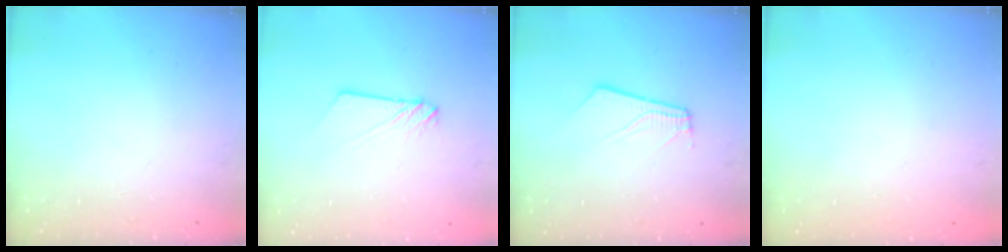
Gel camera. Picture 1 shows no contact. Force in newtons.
{"total": 3.0, "press": 3.0, "slide": 0.2}
{"total": 4.5, "press": 4.5, "slide": 0.5}
{"total": 0.0}